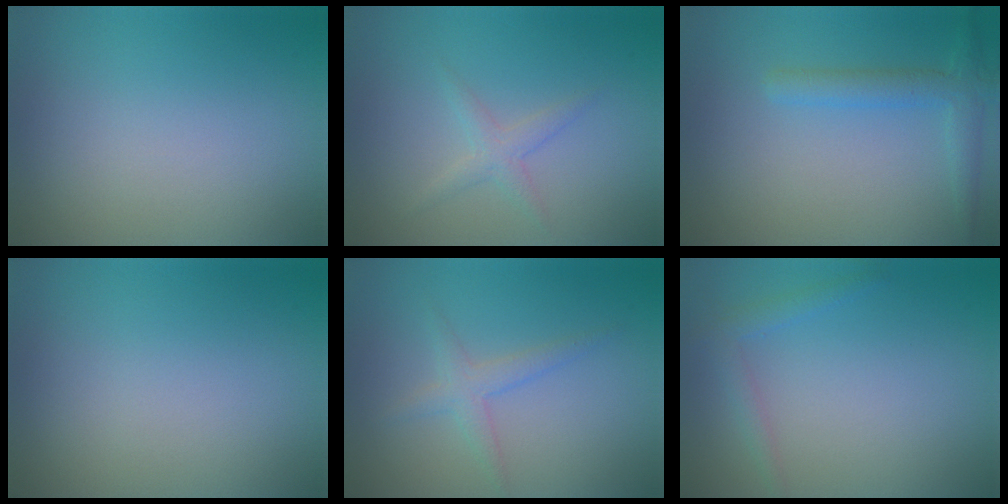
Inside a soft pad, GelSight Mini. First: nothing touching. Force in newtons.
{"total": 1.5, "press": 1.5, "slide": 0.1}
{"total": 1.7, "press": 1.7, "slide": 0.1}
{"total": 0.0}
{"total": 1.8, "press": 1.8, "slide": 0.0}
{"total": 1.6, "press": 1.6, "slide": 0.1}